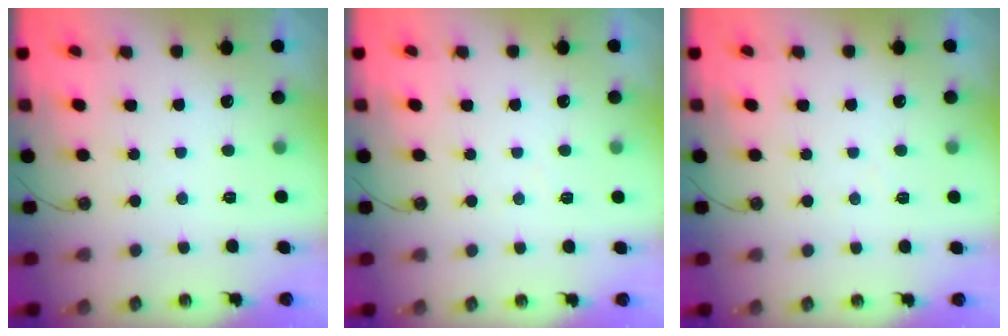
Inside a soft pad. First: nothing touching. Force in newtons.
{"total": 2.8, "press": 2.7, "slide": 0.5}
{"total": 2.8, "press": 2.7, "slide": 0.5}